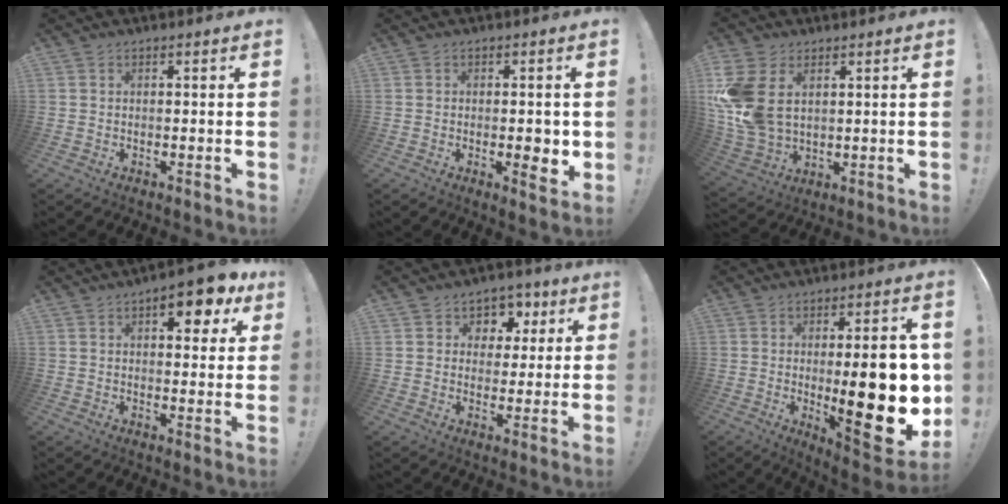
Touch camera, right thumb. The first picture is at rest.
{"total": 4.5, "force": [-0.4, 1.8, 4.1], "torque": [-0.044, -0.001, -0.006]}
{"total": 14.3, "force": [3.7, 10.2, 9.2], "torque": [-0.192, -0.016, 0.073]}
{"total": 9.6, "force": [4.7, 4.0, 7.4], "torque": [-0.078, -0.022, 0.072]}
{"total": 6.6, "force": [2.2, 6.0, 1.4], "torque": [-0.013, -0.013, 0.044]}
{"total": 24.2, "force": [-1.2, 8.2, 22.7], "torque": [-0.304, -0.021, -0.004]}